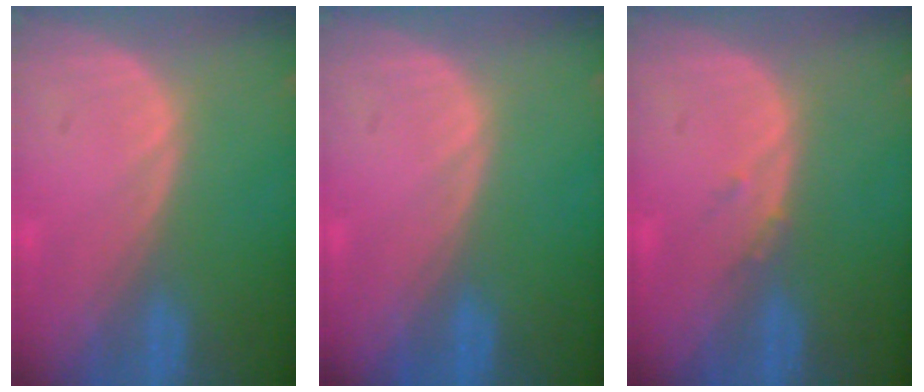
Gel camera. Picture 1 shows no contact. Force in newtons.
{"total": 0.0}
{"total": 1.2, "press": 1.0, "slide": 0.6}